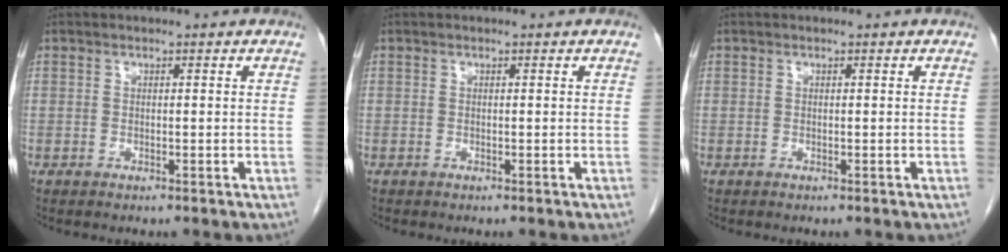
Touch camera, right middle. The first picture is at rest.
{"total": 0.0}
{"total": 0.0}